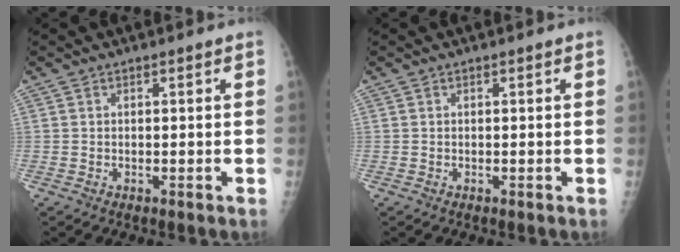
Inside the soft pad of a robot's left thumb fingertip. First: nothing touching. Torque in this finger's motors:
{"motor_torque": [-0.03, 0.02, -0.03, 0.02, 0.00]}